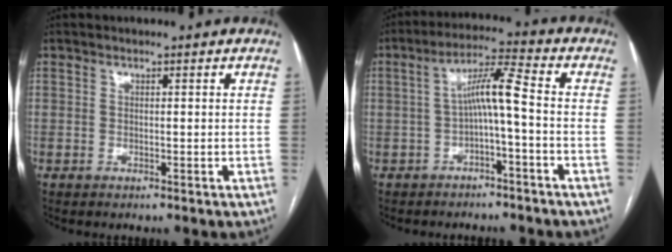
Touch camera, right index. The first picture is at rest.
{"total": 6.4, "force": [-1.1, 0.1, 6.3], "torque": [-0.113, 0.028, -0.018]}